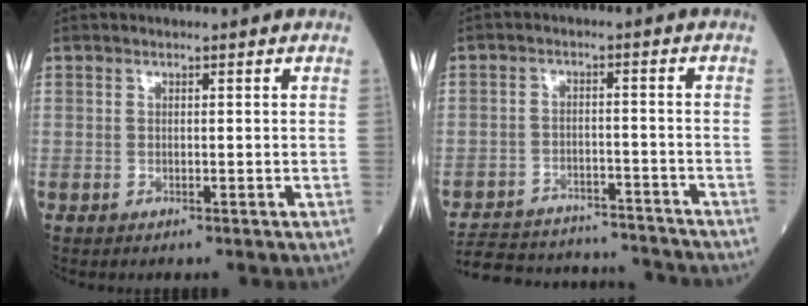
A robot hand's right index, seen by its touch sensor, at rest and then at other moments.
{"total": 17.1, "force": [-16.3, 3.3, 4.1], "torque": [-0.088, 0.009, -0.226]}